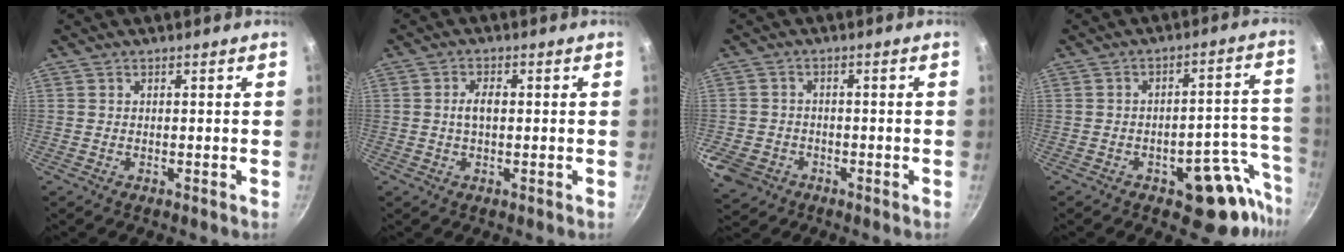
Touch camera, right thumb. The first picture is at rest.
{"total": 3.2, "force": [0.2, 1.7, 2.7], "torque": [-0.054, 0.007, 0.001]}
{"total": 6.8, "force": [-3.0, 5.6, 2.2], "torque": [-0.051, 0.012, -0.044]}
{"total": 12.4, "force": [-7.3, 5.3, 8.6], "torque": [-0.056, 0.076, -0.091]}